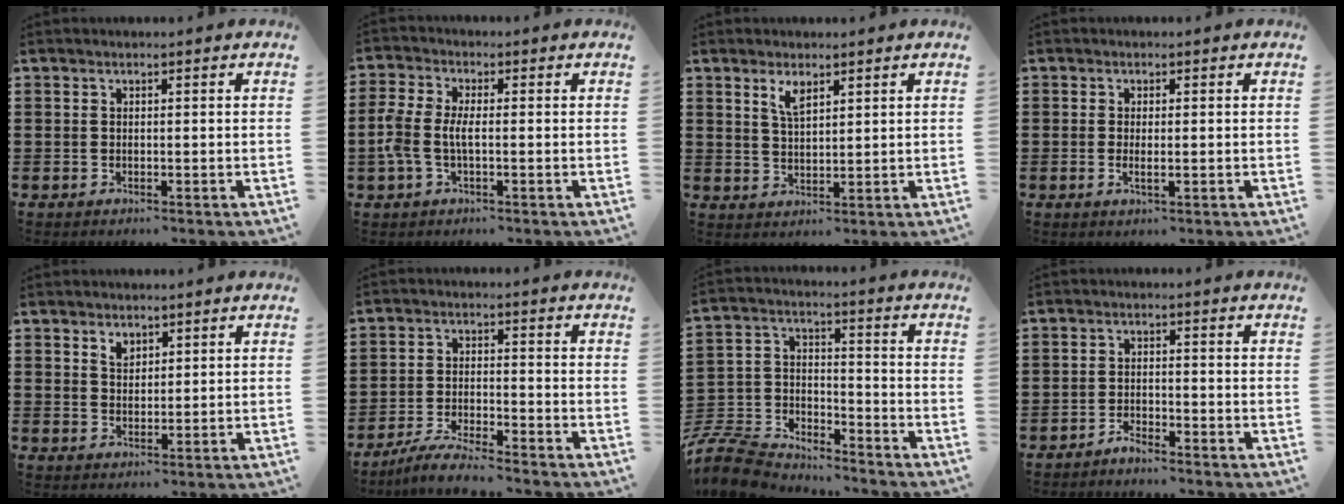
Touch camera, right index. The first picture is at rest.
{"total": 4.4, "force": [-1.1, 1.9, 3.8], "torque": [-0.102, -0.007, -0.030]}
{"total": 3.3, "force": [2.2, 1.2, 2.1], "torque": [-0.047, 0.003, 0.040]}
{"total": 1.8, "force": [-0.3, 0.5, 1.7], "torque": [-0.030, -0.001, -0.005]}
{"total": 2.3, "force": [1.7, 1.4, 0.7], "torque": [-0.019, 0.002, 0.033]}
{"total": 5.0, "force": [-4.8, -0.1, 1.7], "torque": [-0.044, -0.007, -0.095]}
{"total": 8.7, "force": [-8.3, 2.1, 1.7], "torque": [-0.062, 0.008, -0.173]}
{"total": 1.9, "force": [-1.9, 0.2, 0.0], "torque": [-0.008, 0.005, -0.040]}